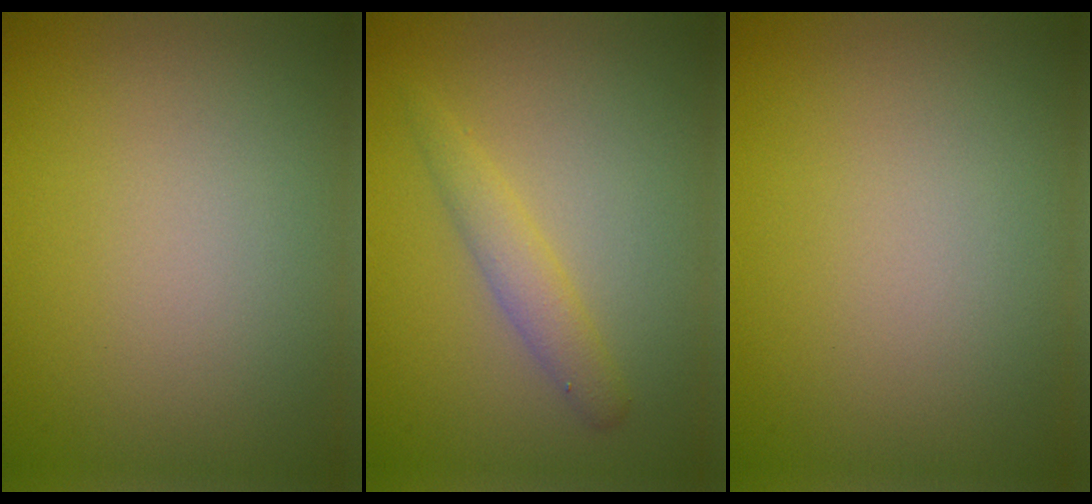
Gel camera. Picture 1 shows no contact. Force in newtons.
{"total": 1.3, "press": 1.3, "slide": 0.2}
{"total": 0.0}